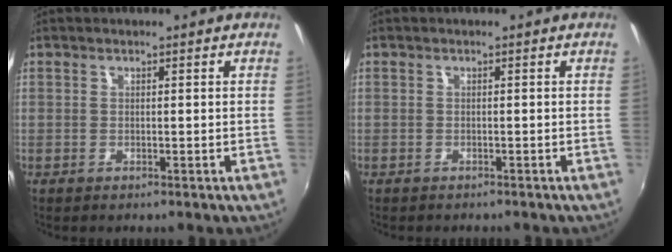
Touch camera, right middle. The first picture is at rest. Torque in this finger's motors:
{"motor_torque": [0.01, -0.01, 0.00, 0.00]}